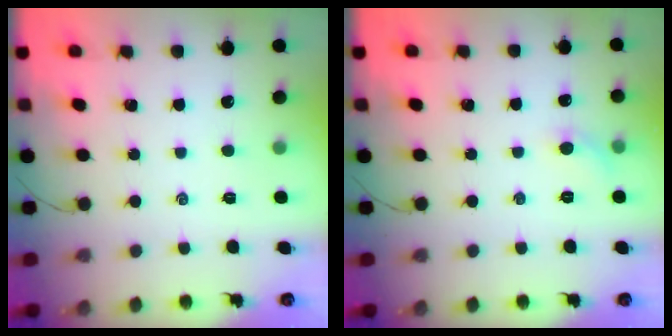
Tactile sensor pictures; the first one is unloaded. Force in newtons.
{"total": 5.0, "press": 4.7, "slide": 1.6}